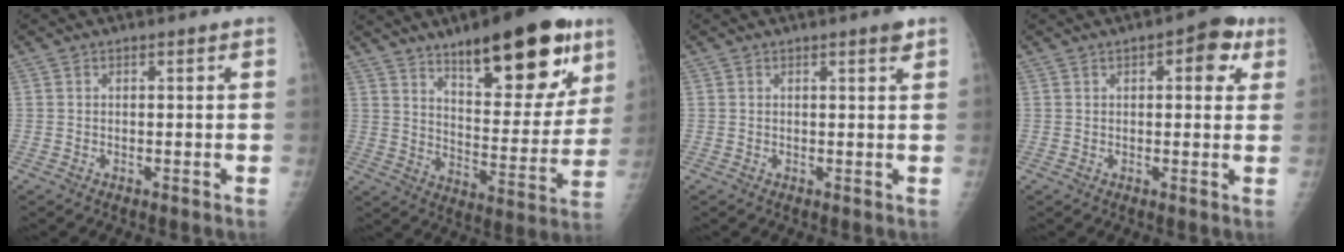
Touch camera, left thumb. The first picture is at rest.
{"total": 24.0, "force": [14.0, 8.5, 17.5], "torque": [-0.204, -0.057, 0.213]}
{"total": 1.6, "force": [1.1, 0.2, 1.2], "torque": [-0.017, -0.006, 0.014]}
{"total": 6.6, "force": [2.8, 3.1, 5.1], "torque": [-0.035, -0.002, 0.025]}